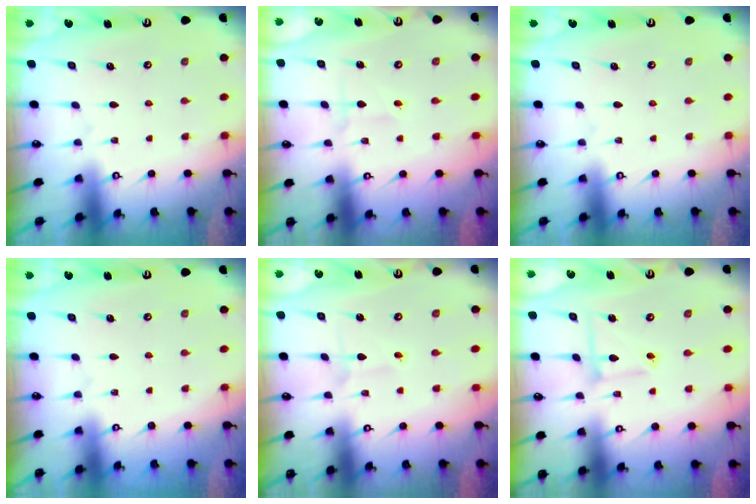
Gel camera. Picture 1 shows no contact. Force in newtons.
{"total": 1.8, "press": 1.8, "slide": 0.1}
{"total": 0.0}
{"total": 0.0}
{"total": 2.0, "press": 2.0, "slide": 0.1}
{"total": 6.1, "press": 6.0, "slide": 0.5}